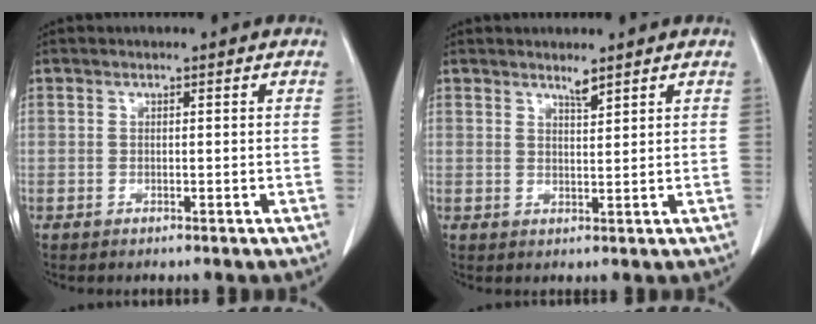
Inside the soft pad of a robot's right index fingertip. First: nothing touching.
{"total": 1.7, "force": [1.5, 0.0, 0.8], "torque": [-0.016, -0.005, 0.030]}